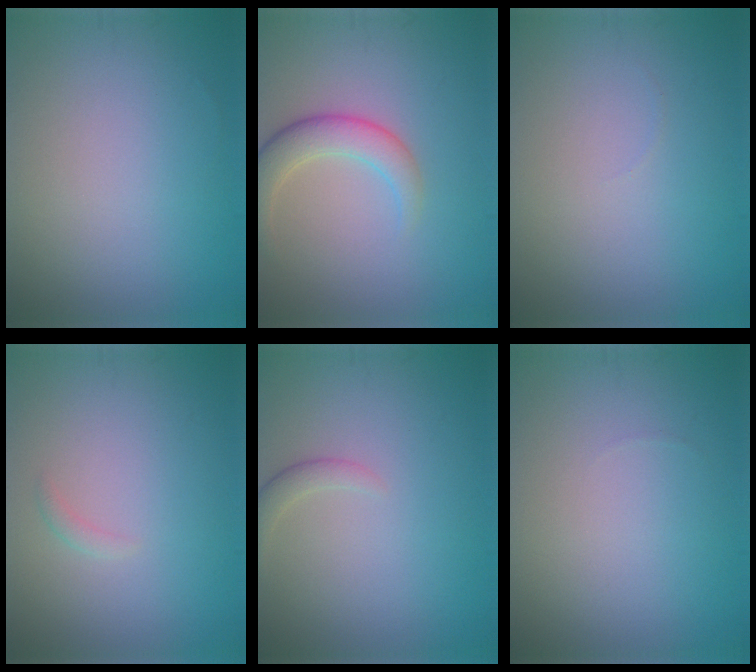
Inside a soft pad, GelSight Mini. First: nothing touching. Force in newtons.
{"total": 3.6, "press": 3.6, "slide": 0.3}
{"total": 0.0}
{"total": 0.6, "press": 0.6, "slide": 0.0}
{"total": 1.4, "press": 1.4, "slide": 0.1}
{"total": 0.0}